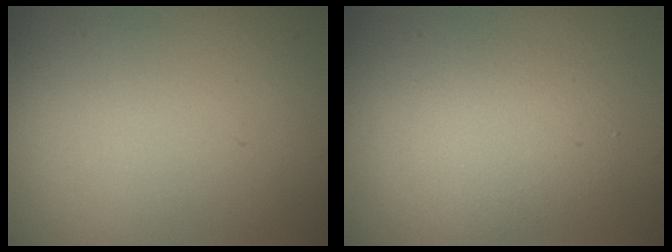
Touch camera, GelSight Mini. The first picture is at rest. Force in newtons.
{"total": 3.1, "press": 3.1, "slide": 0.2}